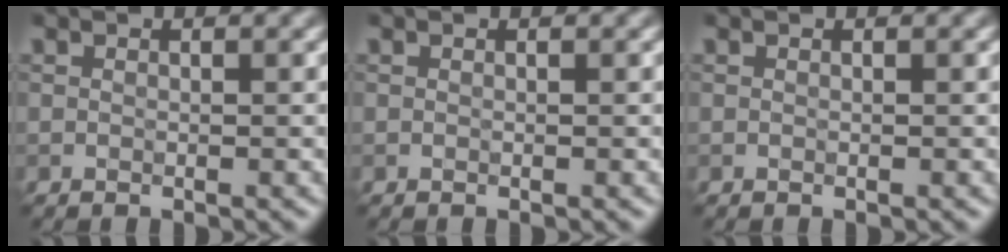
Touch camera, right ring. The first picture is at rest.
{"total": 0.0}
{"total": 0.0}